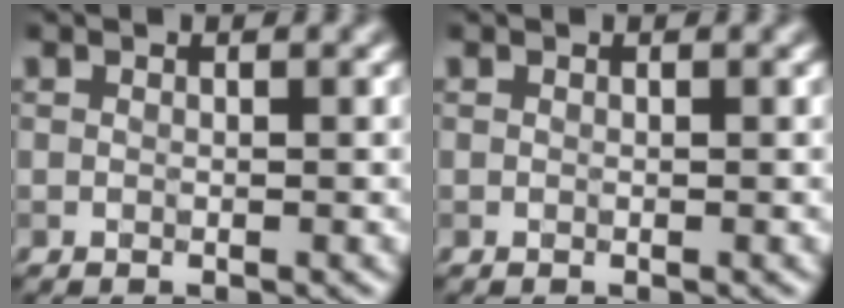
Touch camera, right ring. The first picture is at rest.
{"total": 0.0}